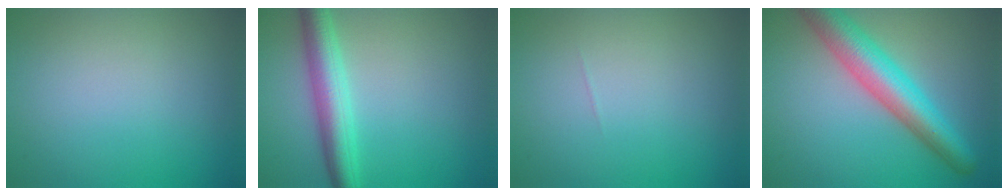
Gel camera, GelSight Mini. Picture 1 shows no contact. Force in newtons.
{"total": 4.6, "press": 4.6, "slide": 0.0}
{"total": 0.0}
{"total": 6.9, "press": 6.9, "slide": 0.1}